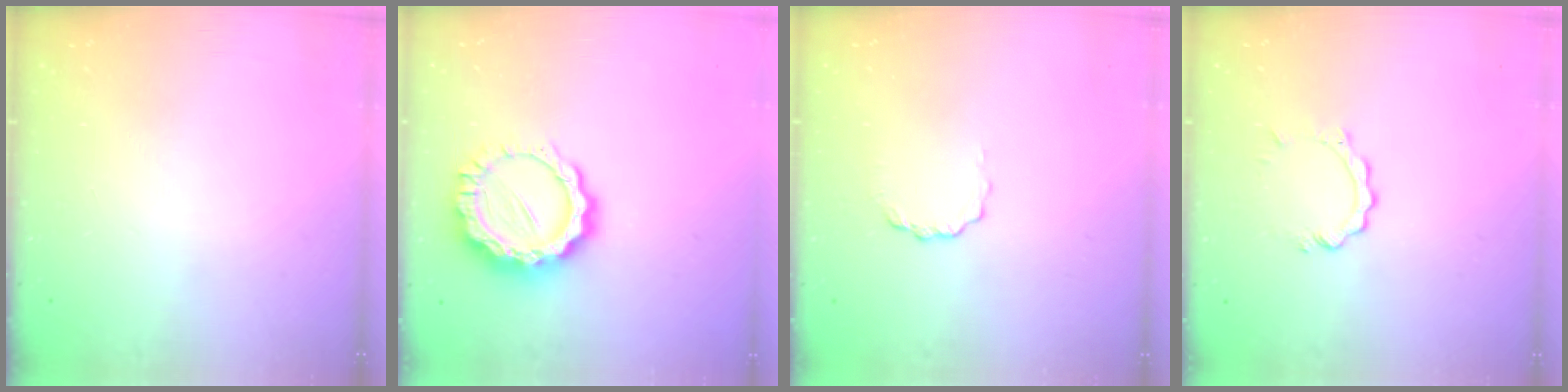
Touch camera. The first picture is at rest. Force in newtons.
{"total": 13.2, "press": 13.1, "slide": 1.0}
{"total": 4.8, "press": 4.8, "slide": 0.5}
{"total": 2.1, "press": 2.1, "slide": 0.2}